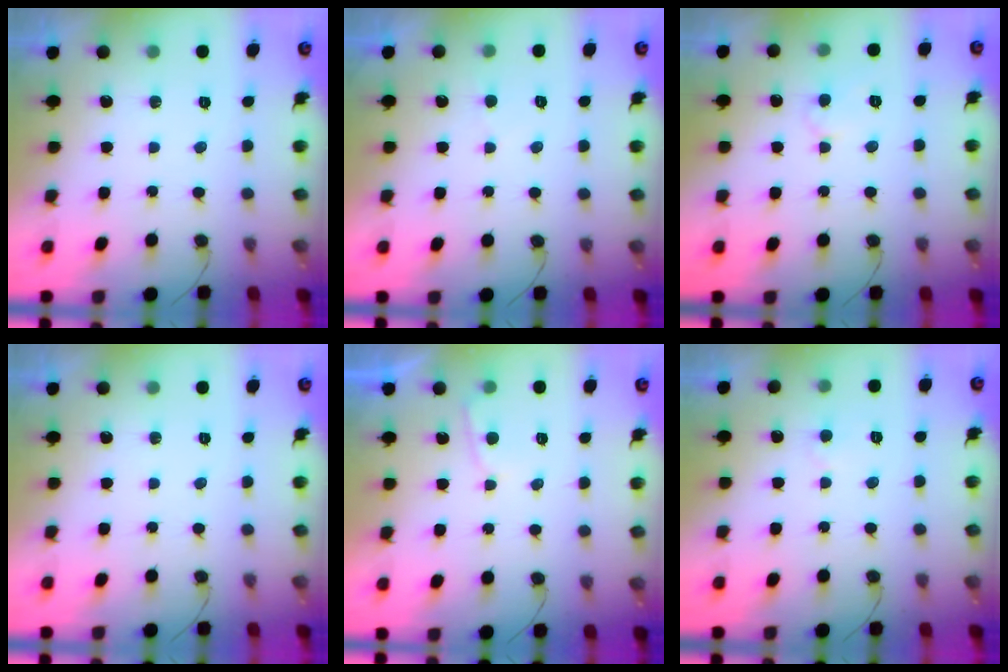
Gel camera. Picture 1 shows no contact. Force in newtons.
{"total": 2.5, "press": 2.5, "slide": 0.2}
{"total": 5.1, "press": 5.0, "slide": 0.4}
{"total": 0.0}
{"total": 2.9, "press": 2.9, "slide": 0.3}
{"total": 2.7, "press": 2.7, "slide": 0.2}